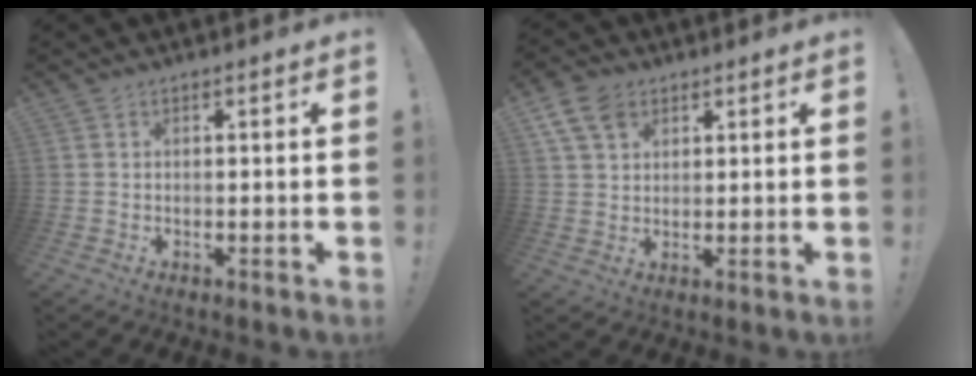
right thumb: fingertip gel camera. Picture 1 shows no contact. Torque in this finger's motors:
{"motor_torque": [-0.06, 0.08, 0.03, 0.03, 0.08]}